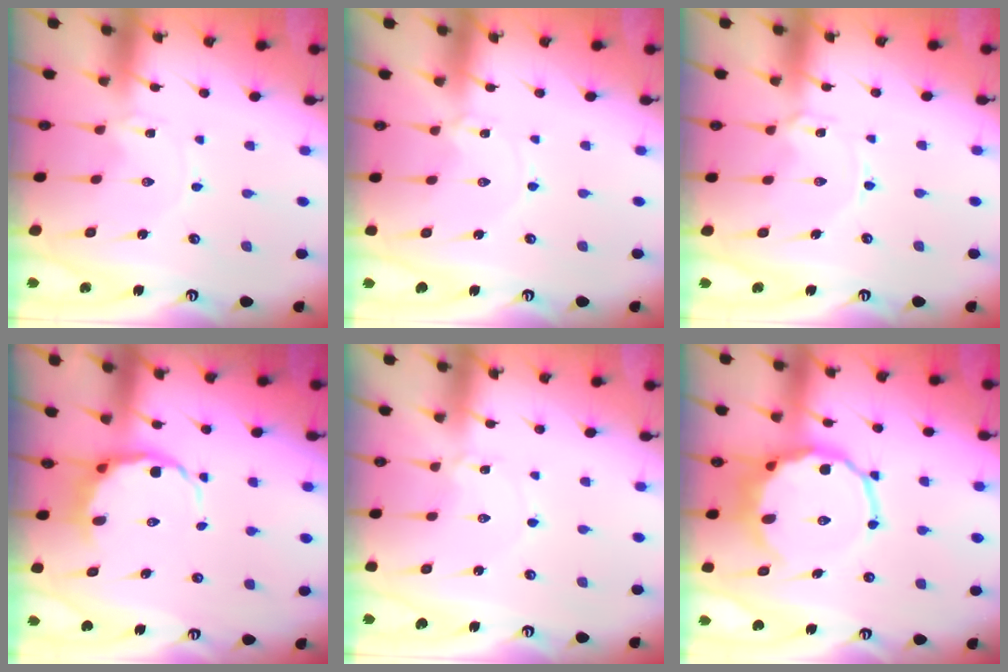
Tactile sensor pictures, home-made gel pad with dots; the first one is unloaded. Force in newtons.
{"total": 1.3, "press": 1.3, "slide": 0.2}
{"total": 2.4, "press": 2.4, "slide": 0.3}
{"total": 9.2, "press": 8.9, "slide": 2.5}
{"total": 1.2, "press": 1.2, "slide": 0.0}
{"total": 13.1, "press": 12.6, "slide": 3.7}